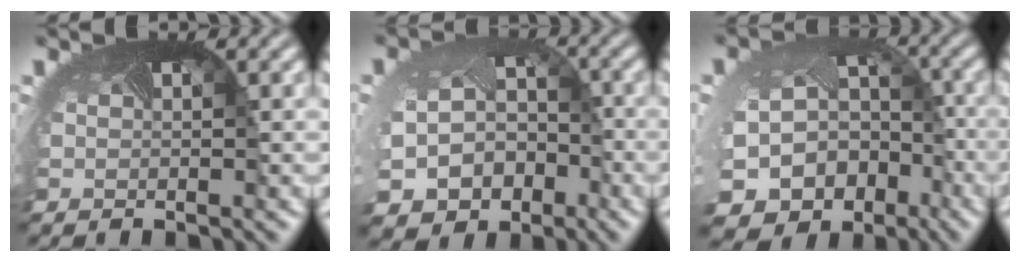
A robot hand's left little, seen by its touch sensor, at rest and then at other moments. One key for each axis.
{"total": 7.6, "fx": -3.1, "fy": 6.2, "fz": 3.2, "tx": -0.080, "ty": -0.045, "tz": -0.036}
{"total": 15.7, "fx": -8.4, "fy": 12.1, "fz": 5.4, "tx": -0.116, "ty": -0.078, "tz": -0.103}